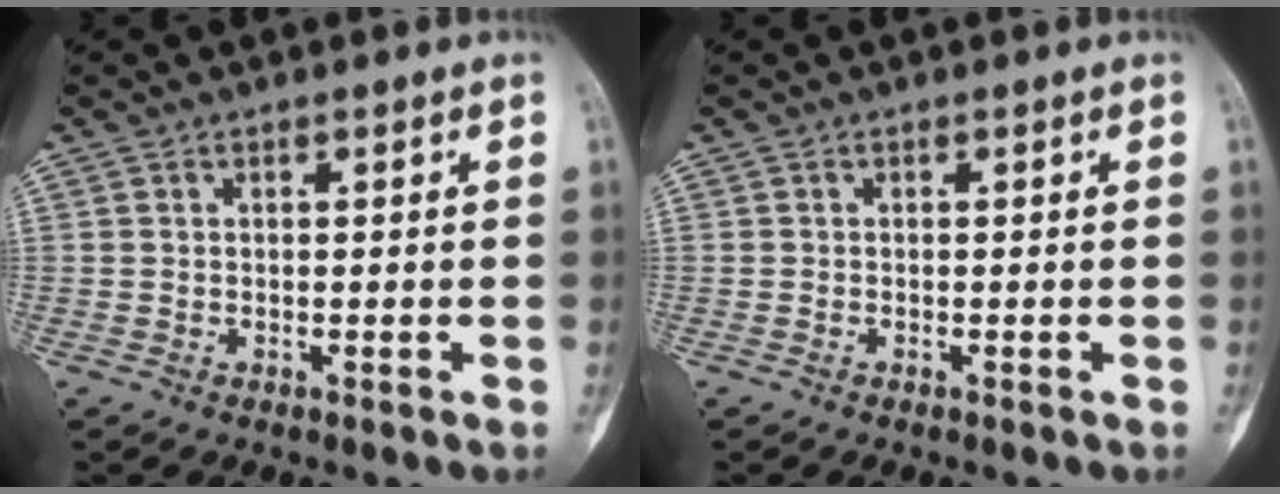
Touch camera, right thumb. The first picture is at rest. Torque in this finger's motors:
{"motor_torque": [-0.06, -0.02, 0.00, -0.02, -0.01]}